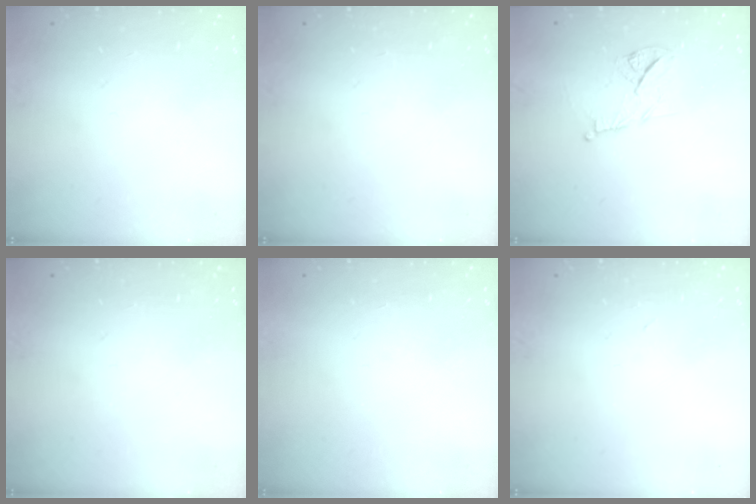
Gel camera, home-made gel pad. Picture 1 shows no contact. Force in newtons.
{"total": 0.0}
{"total": 8.6, "press": 8.6, "slide": 0.7}
{"total": 0.0}
{"total": 1.5, "press": 1.5, "slide": 0.1}
{"total": 2.9, "press": 2.9, "slide": 0.7}